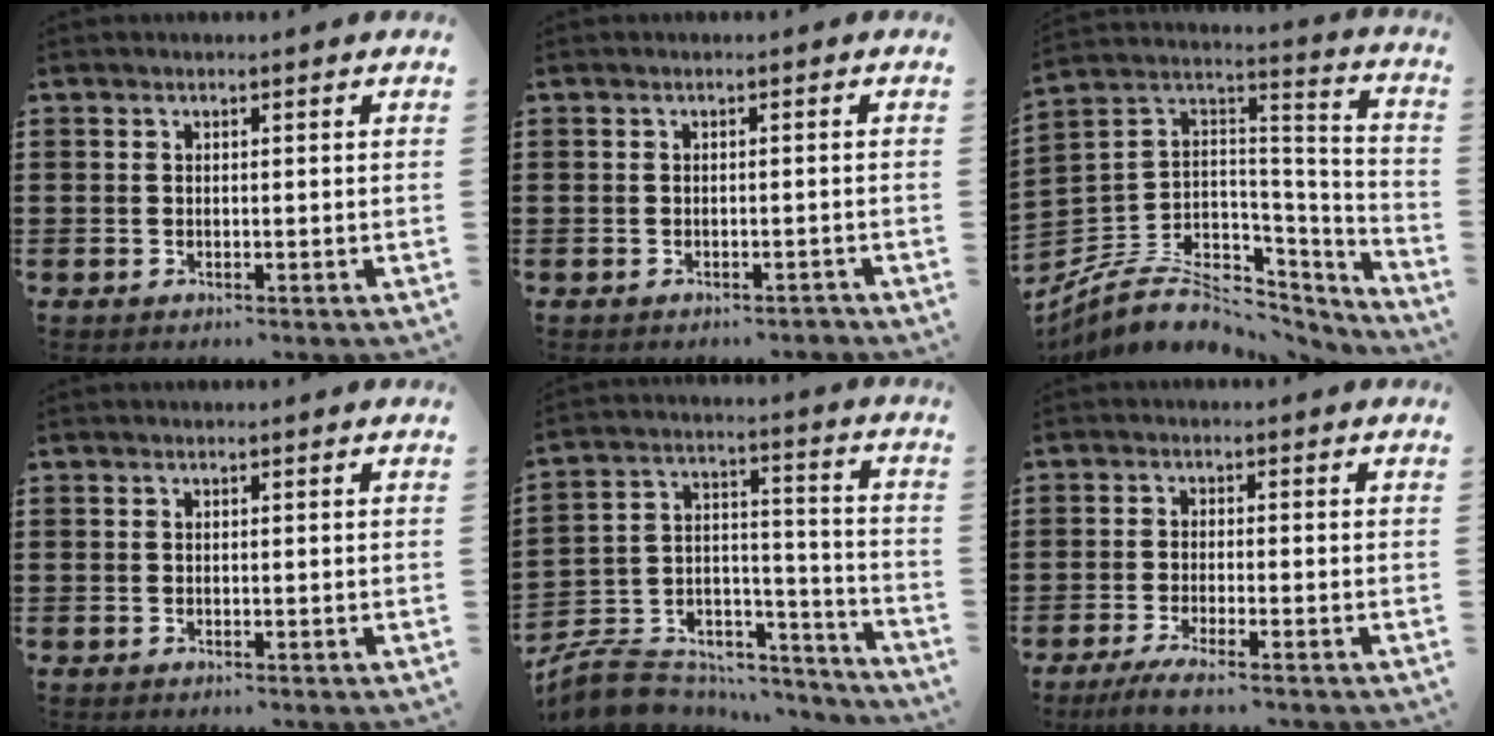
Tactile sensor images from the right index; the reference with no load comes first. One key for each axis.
{"total": 0.9, "fx": -0.8, "fy": 0.1, "fz": 0.3, "tx": -0.009, "ty": -0.002, "tz": -0.016}
{"total": 8.5, "fx": -4.4, "fy": 5.9, "fz": 4.2, "tx": -0.105, "ty": -0.002, "tz": -0.078}
{"total": 0.0}
{"total": 7.0, "fx": -6.1, "fy": 3.3, "fz": 1.0, "tx": -0.026, "ty": 0.002, "tz": -0.114}
{"total": 3.0, "fx": -2.4, "fy": -0.3, "fz": 1.8, "tx": -0.044, "ty": -0.013, "tz": -0.050}